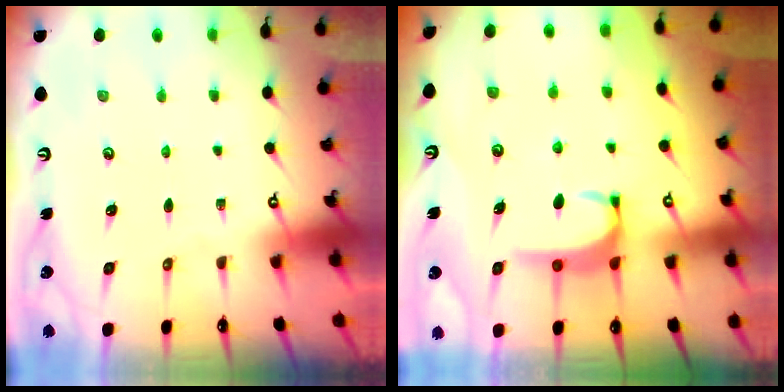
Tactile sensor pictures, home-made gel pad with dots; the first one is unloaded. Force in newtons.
{"total": 2.9, "press": 2.8, "slide": 0.5}